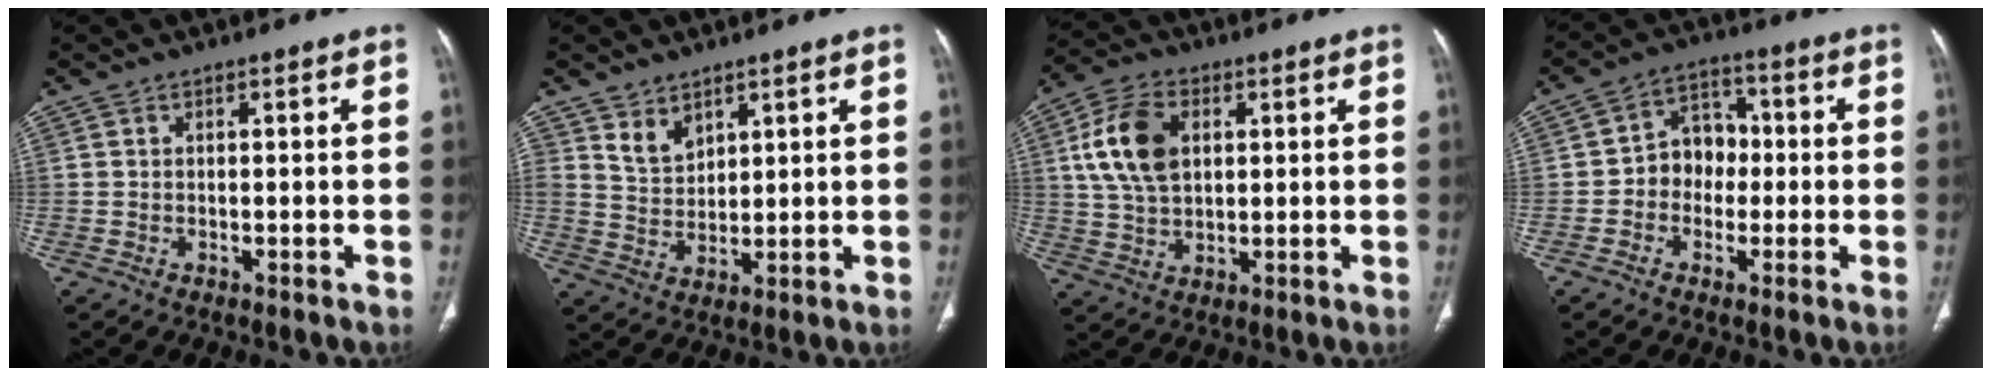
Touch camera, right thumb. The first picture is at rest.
{"total": 5.0, "force": [3.4, 3.1, 1.9], "torque": [-0.015, -0.031, 0.074]}
{"total": 12.1, "force": [2.9, 7.7, 8.8], "torque": [-0.162, 0.005, 0.054]}
{"total": 7.9, "force": [-0.9, 6.5, 4.4], "torque": [-0.030, 0.032, -0.027]}